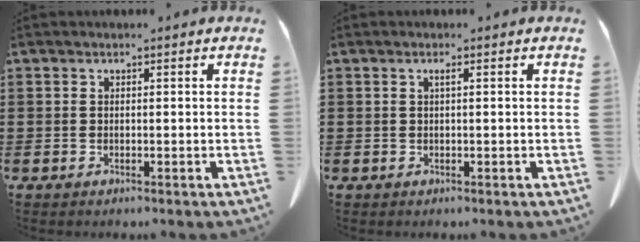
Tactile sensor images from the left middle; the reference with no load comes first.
{"total": 0.9, "force": [0.2, 0.0, 0.9], "torque": [-0.015, -0.002, 0.003]}